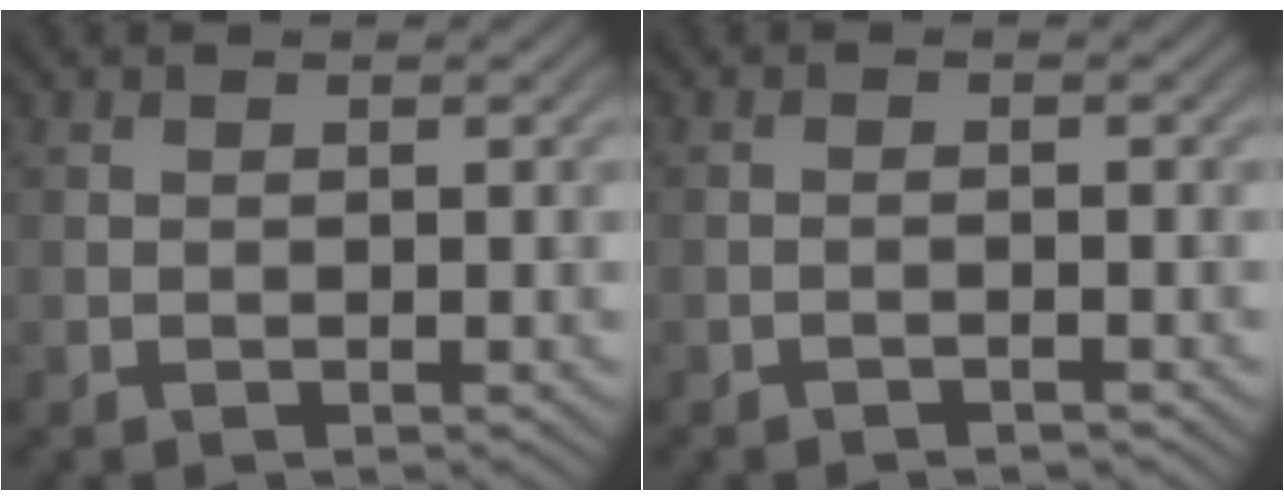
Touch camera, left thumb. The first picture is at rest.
{"total": 0.9, "force": [-0.8, 0.0, 0.4], "torque": [-0.008, -0.001, -0.018]}